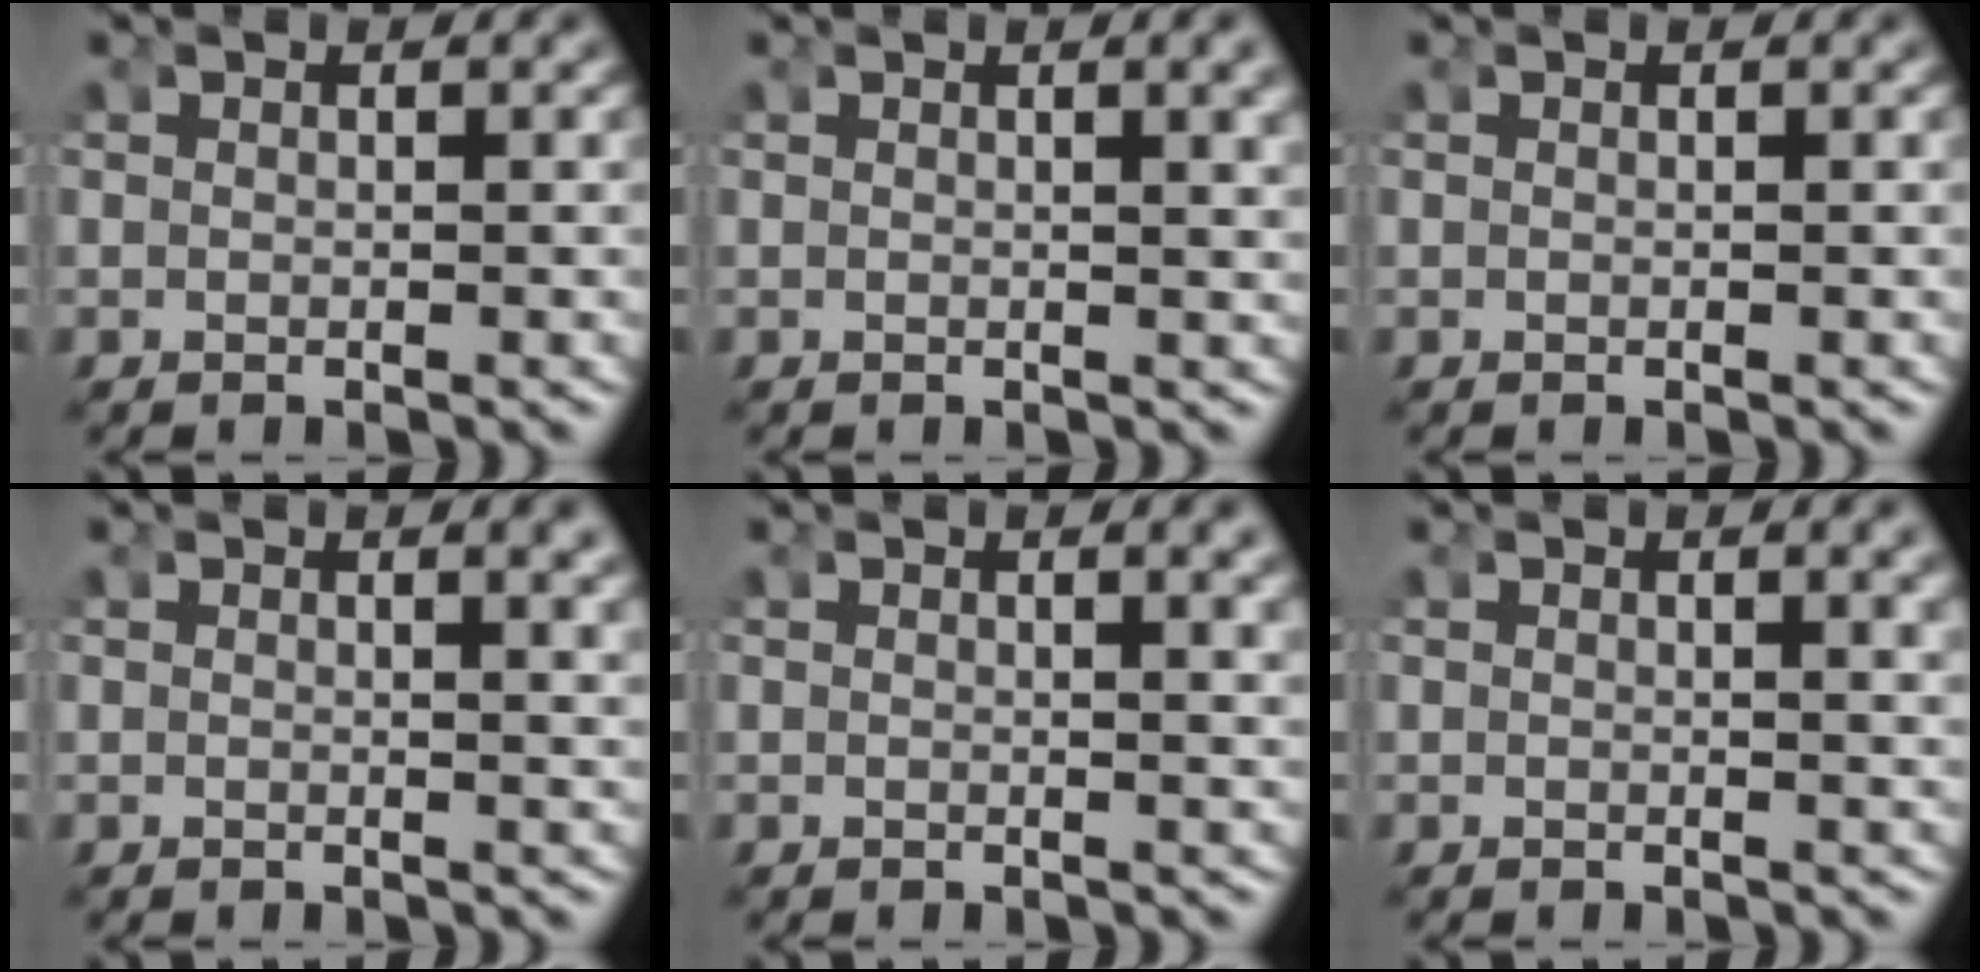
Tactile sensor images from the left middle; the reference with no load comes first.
{"total": 1.4, "force": [0.6, 0.4, 1.2], "torque": [-0.015, 0.000, 0.008]}
{"total": 0.0}
{"total": 1.6, "force": [0.8, 0.4, 1.4], "torque": [-0.018, -0.001, 0.012]}
{"total": 1.3, "force": [0.7, 0.3, 1.1], "torque": [-0.016, -0.002, 0.009]}
{"total": 1.0, "force": [0.4, 0.2, 0.9], "torque": [-0.013, -0.002, 0.006]}